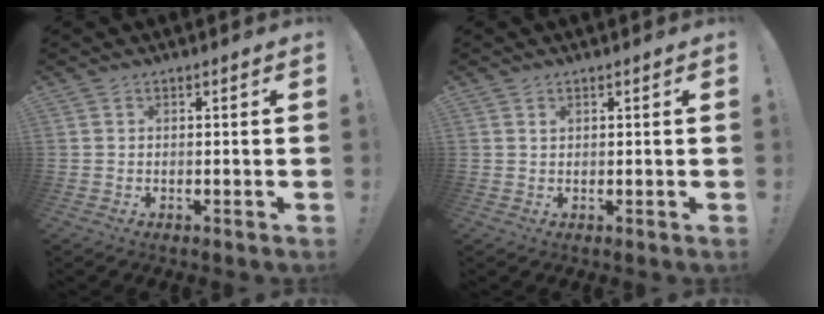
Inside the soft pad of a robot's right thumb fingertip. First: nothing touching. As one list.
[{"total": 0.6, "force": [0.5, 0.4, 0.3], "torque": [0.002, -0.004, 0.008]}]